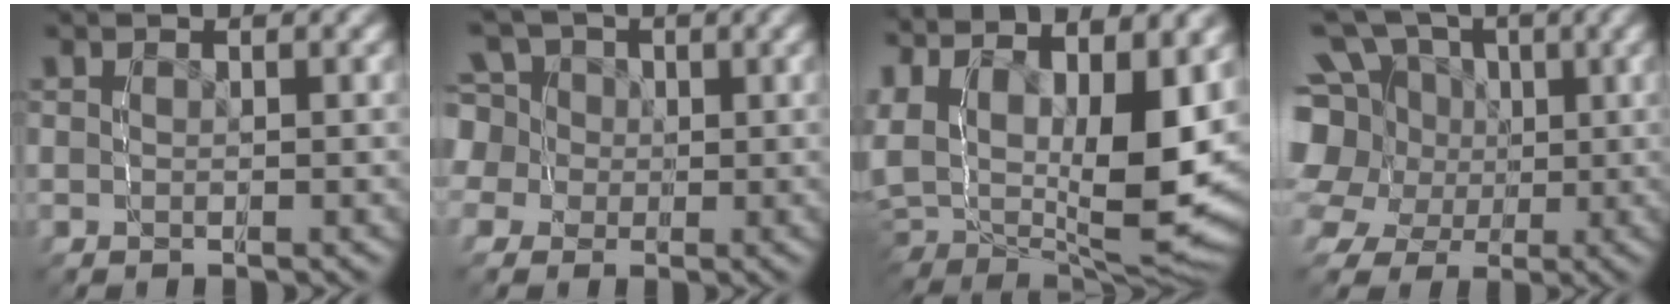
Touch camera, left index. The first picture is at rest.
{"total": 10.5, "force": [1.1, 9.5, 4.4], "torque": [-0.109, -0.017, 0.014]}
{"total": 15.7, "force": [2.4, 10.2, 11.6], "torque": [-0.245, -0.038, 0.054]}
{"total": 12.5, "force": [2.6, 10.2, 6.8], "torque": [-0.139, -0.017, 0.038]}